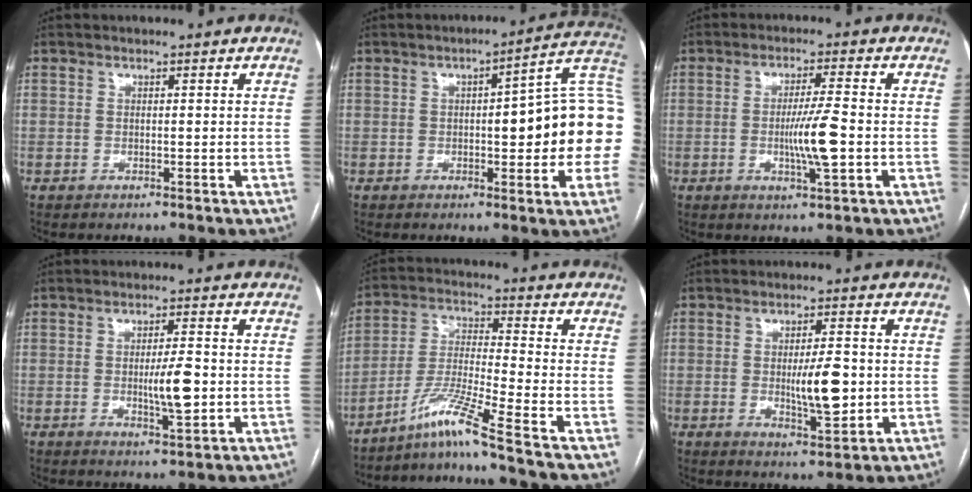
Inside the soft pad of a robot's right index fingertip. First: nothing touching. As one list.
[{"total": 17.6, "force": [-0.2, 3.3, 17.3], "torque": [-0.178, 0.034, 0.000]}, {"total": 6.8, "force": [-1.3, 0.0, 6.6], "torque": [-0.120, -0.009, -0.023]}, {"total": 5.6, "force": [-0.7, 0.9, 5.5], "torque": [-0.092, -0.006, -0.008]}, {"total": 9.3, "force": [-6.9, -2.7, 5.6], "torque": [-0.120, -0.018, -0.131]}, {"total": 7.4, "force": [-0.5, 1.8, 7.1], "torque": [-0.115, -0.007, -0.004]}]